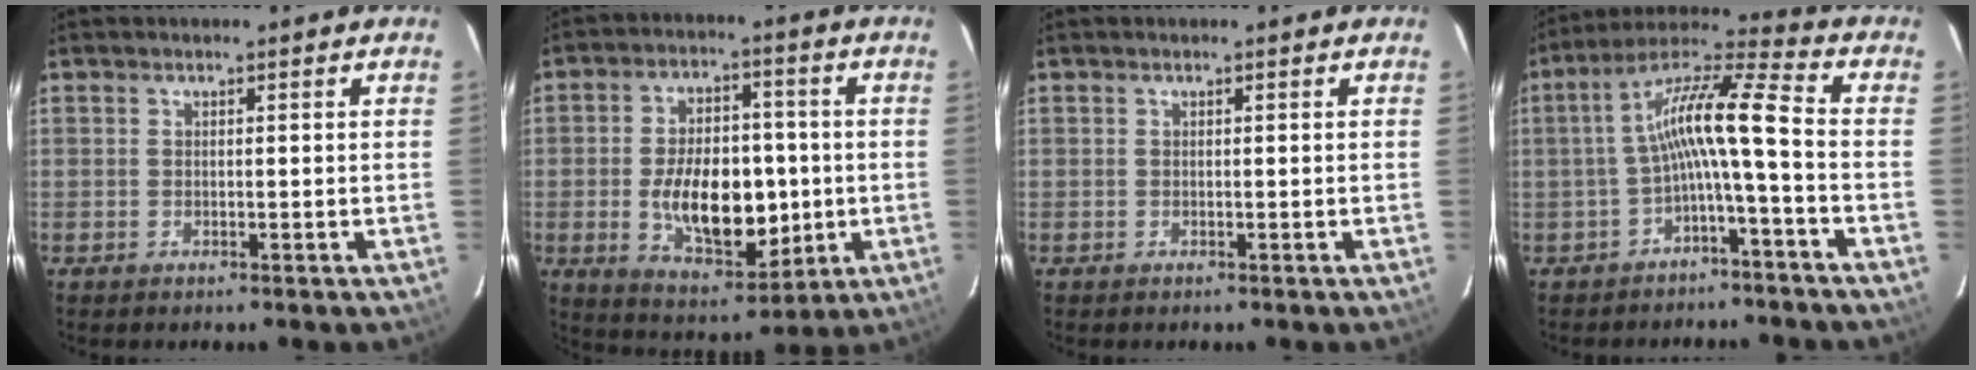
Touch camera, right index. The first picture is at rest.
{"total": 16.0, "force": [-2.0, 9.3, 12.9], "torque": [-0.228, 0.003, -0.010]}
{"total": 0.0}
{"total": 10.4, "force": [-2.5, 0.6, 10.1], "torque": [-0.206, 0.024, -0.048]}